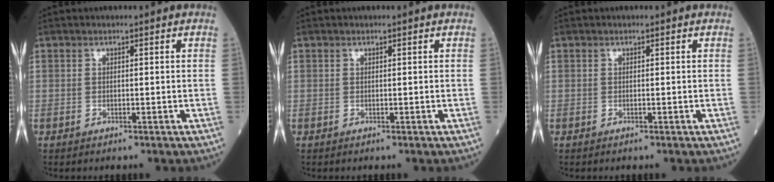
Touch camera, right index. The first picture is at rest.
{"total": 0.0}
{"total": 0.0}